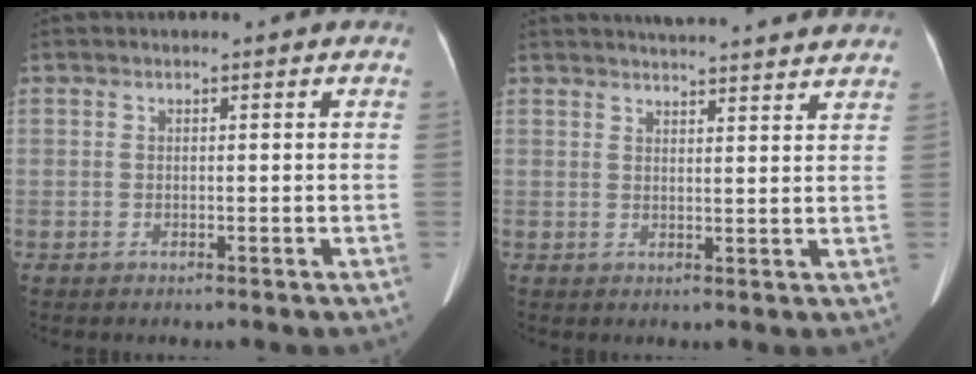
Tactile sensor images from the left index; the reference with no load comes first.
{"total": 13.7, "force": [12.8, 0.8, 4.8], "torque": [-0.061, 0.015, 0.151]}